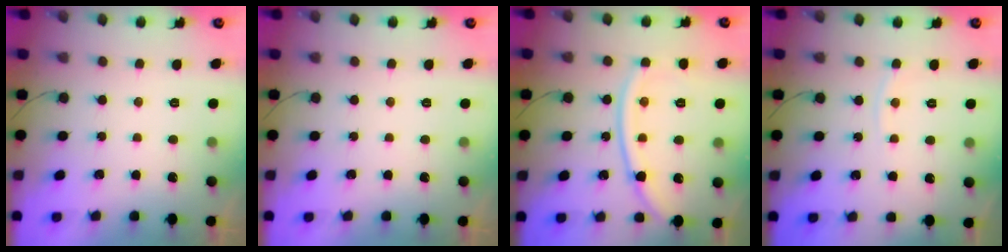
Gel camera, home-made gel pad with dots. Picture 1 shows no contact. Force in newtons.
{"total": 0.0}
{"total": 13.7, "press": 13.6, "slide": 1.7}
{"total": 2.9, "press": 2.8, "slide": 0.4}